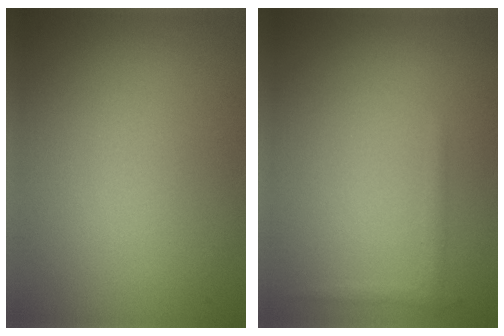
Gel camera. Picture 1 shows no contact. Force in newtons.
{"total": 0.8, "press": 0.8, "slide": 0.1}